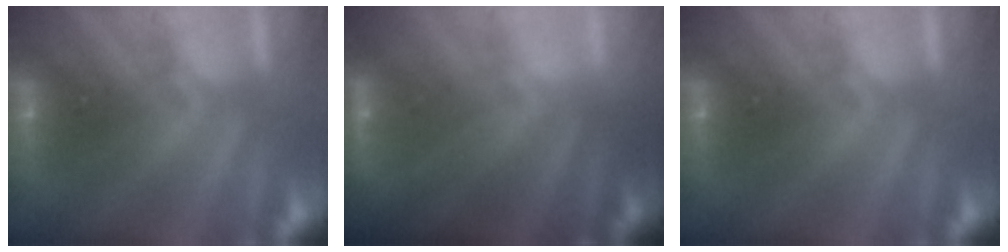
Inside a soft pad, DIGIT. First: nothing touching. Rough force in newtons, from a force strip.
{"total": 1.9}
{"total": 0.0}